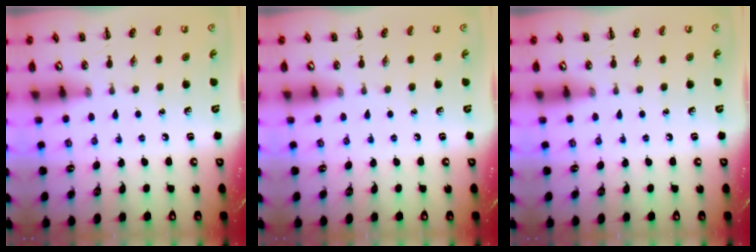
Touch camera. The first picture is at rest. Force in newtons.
{"total": 0.0}
{"total": 0.0}